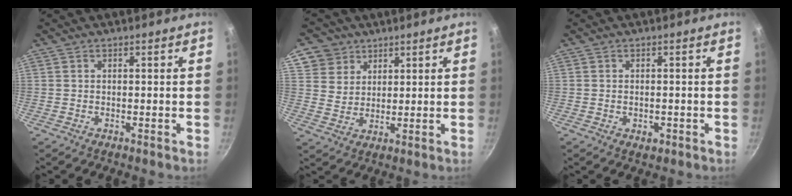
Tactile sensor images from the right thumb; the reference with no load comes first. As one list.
[{"total": 7.3, "force": [4.2, 5.8, 1.2], "torque": [0.012, -0.004, 0.076]}, {"total": 2.0, "force": [-0.7, 1.3, 1.3], "torque": [-0.018, -0.001, -0.009]}]